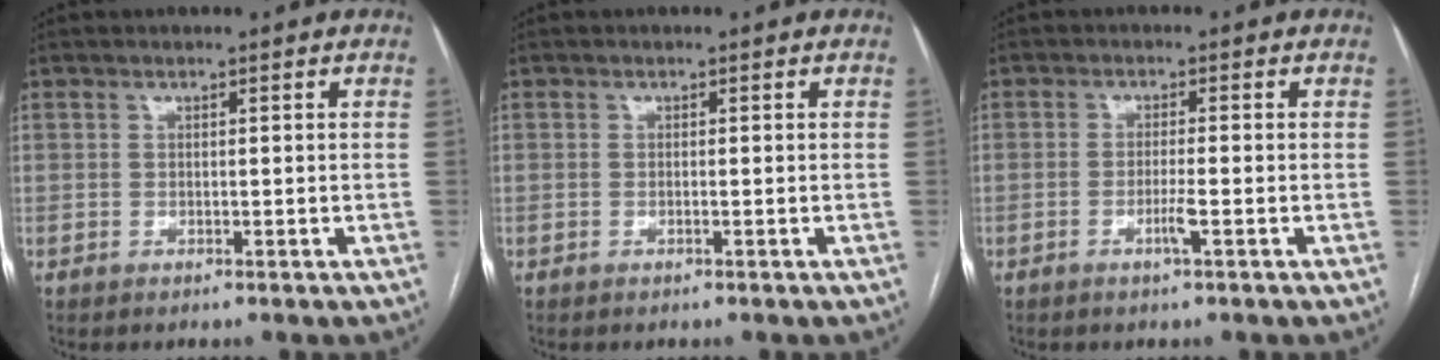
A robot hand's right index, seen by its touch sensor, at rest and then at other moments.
{"total": 0.0}
{"total": 2.5, "force": [-1.1, -0.2, 2.2], "torque": [-0.045, -0.004, -0.021]}